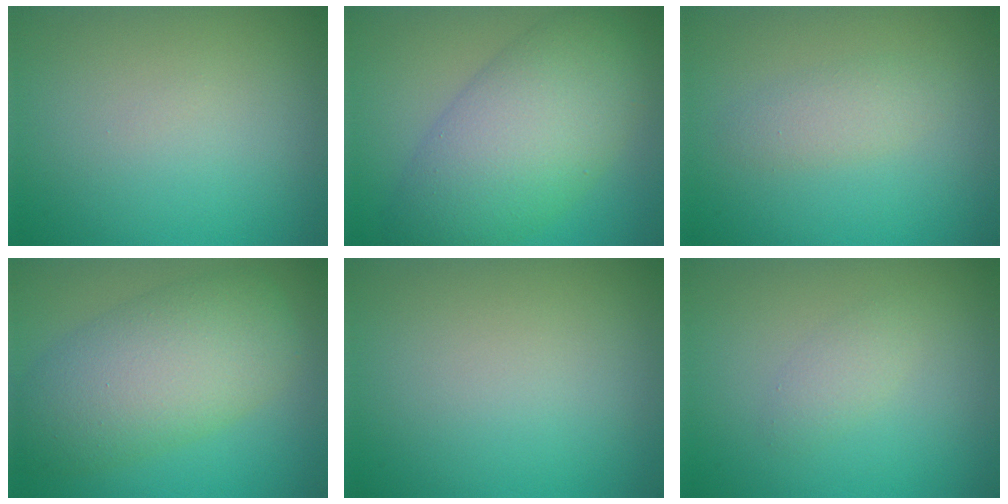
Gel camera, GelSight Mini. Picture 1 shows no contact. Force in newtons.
{"total": 7.2, "press": 7.2, "slide": 0.3}
{"total": 1.8, "press": 1.8, "slide": 0.0}
{"total": 8.2, "press": 8.2, "slide": 0.3}
{"total": 0.0}
{"total": 1.4, "press": 1.4, "slide": 0.1}